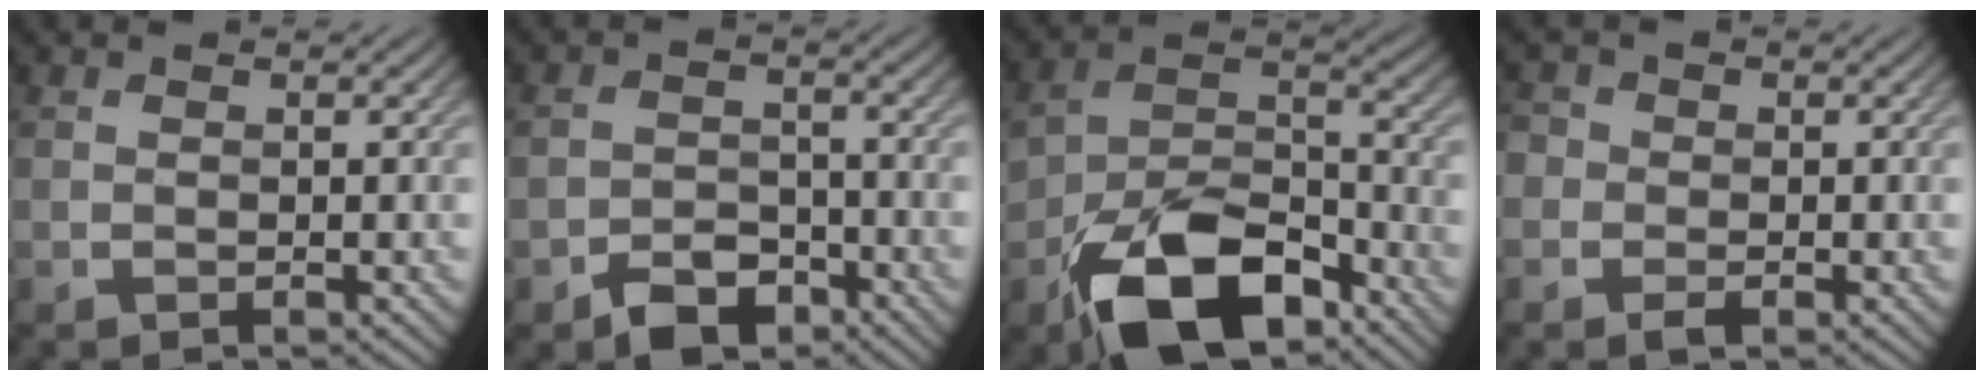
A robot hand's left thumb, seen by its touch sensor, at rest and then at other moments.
{"total": 4.9, "force": [-3.5, 2.7, 2.2], "torque": [-0.037, -0.002, -0.069]}
{"total": 13.5, "force": [-8.1, 7.0, 8.3], "torque": [-0.156, -0.011, -0.151]}
{"total": 2.9, "force": [-1.0, 2.4, 1.2], "torque": [-0.011, -0.001, -0.030]}